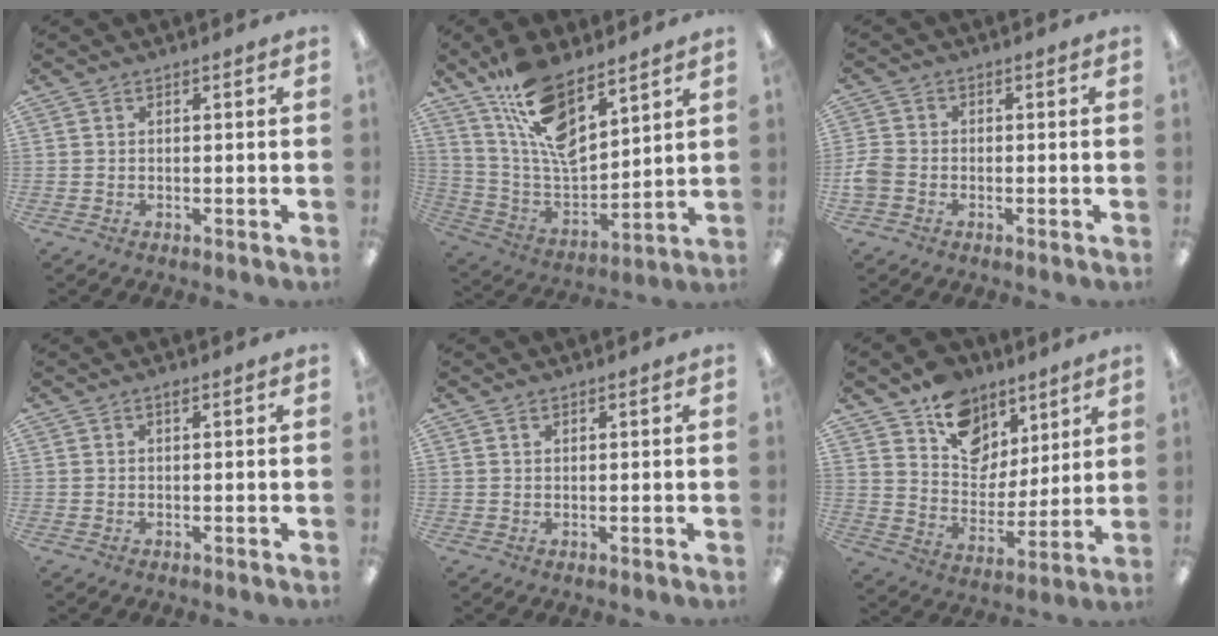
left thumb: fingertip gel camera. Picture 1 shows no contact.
{"total": 15.7, "force": [10.8, 6.5, 9.3], "torque": [-0.176, -0.065, 0.198]}
{"total": 3.8, "force": [-1.4, 3.0, 1.8], "torque": [-0.034, 0.009, -0.024]}
{"total": 0.6, "force": [0.4, 0.2, 0.4], "torque": [-0.010, 0.002, 0.007]}
{"total": 1.0, "force": [0.8, 0.5, 0.5], "torque": [-0.011, 0.001, 0.014]}
{"total": 13.7, "force": [8.7, 9.7, 4.1], "torque": [-0.071, -0.056, 0.169]}